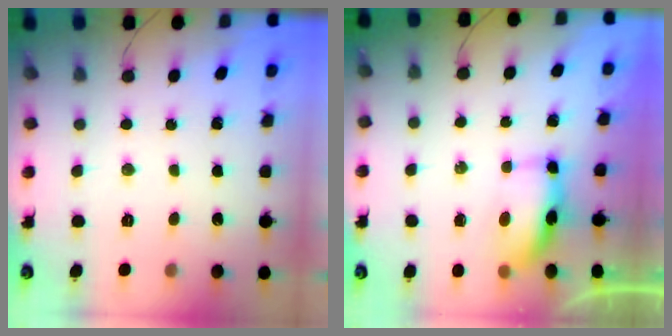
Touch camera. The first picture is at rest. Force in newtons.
{"total": 6.4, "press": 6.3, "slide": 1.2}